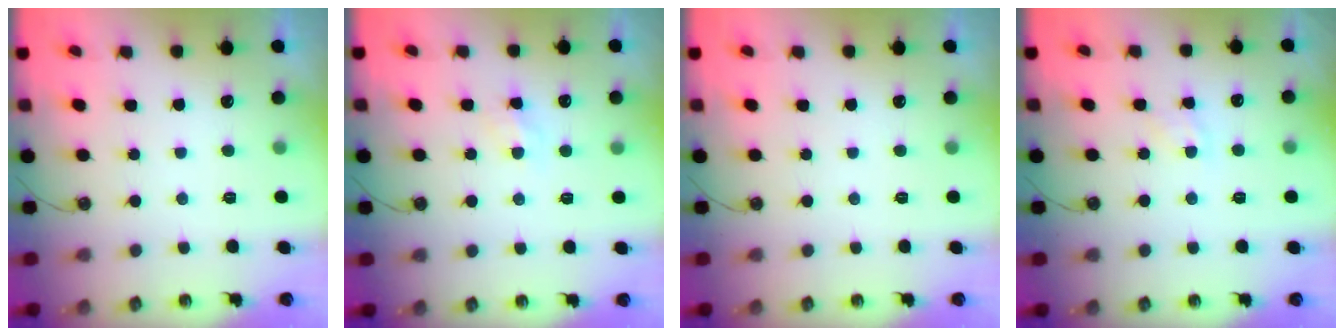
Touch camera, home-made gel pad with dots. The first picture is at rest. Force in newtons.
{"total": 3.0, "press": 2.9, "slide": 0.5}
{"total": 0.0}
{"total": 5.6, "press": 5.6, "slide": 0.7}